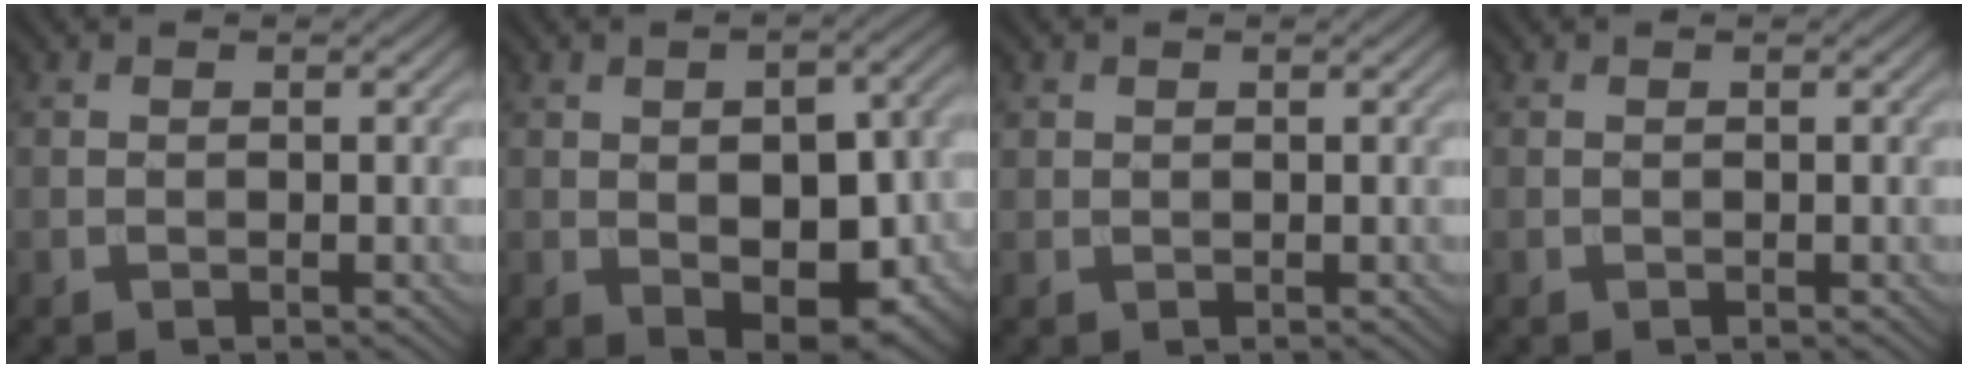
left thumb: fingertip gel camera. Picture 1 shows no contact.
{"total": 10.1, "force": [-2.1, 5.7, 8.1], "torque": [-0.111, -0.009, -0.022]}
{"total": 1.2, "force": [0.7, 0.9, 0.1], "torque": [-0.005, -0.003, 0.013]}
{"total": 0.0}